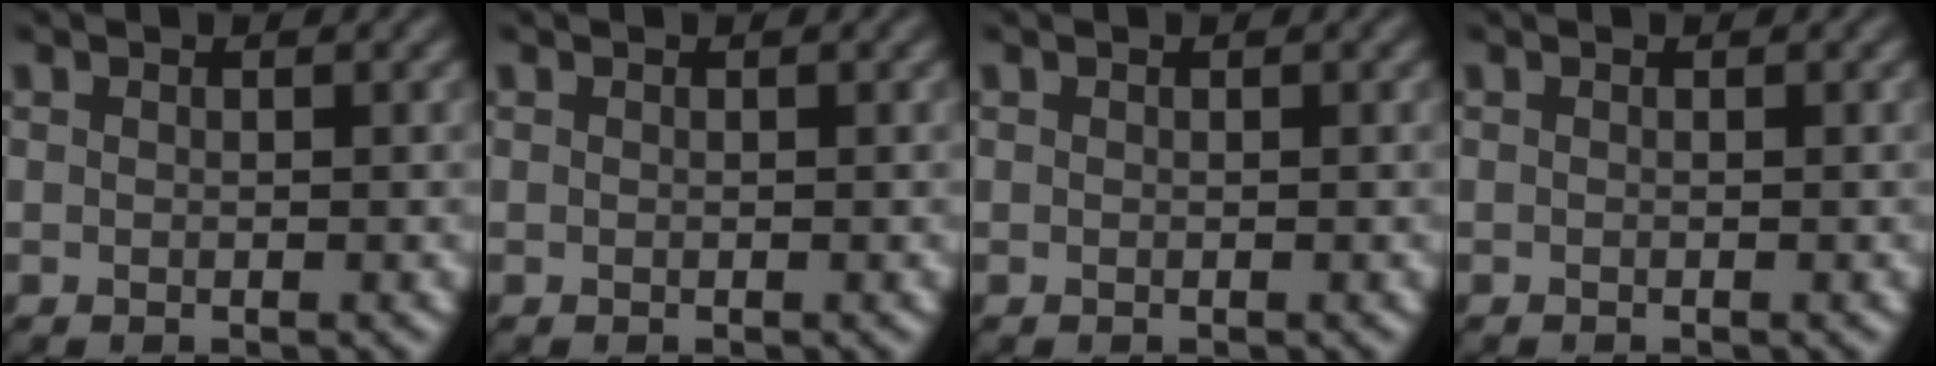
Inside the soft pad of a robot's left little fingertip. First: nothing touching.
{"total": 0.0}
{"total": 0.0}
{"total": 0.7, "force": [0.1, 0.3, 0.6], "torque": [-0.004, -0.002, -0.007]}